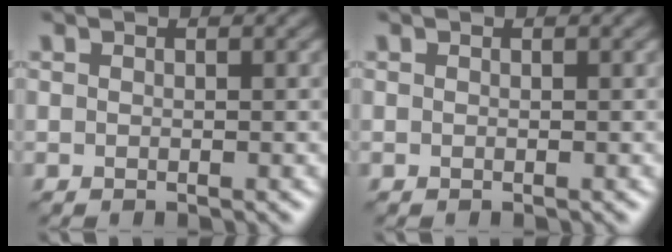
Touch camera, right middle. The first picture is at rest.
{"total": 0.0}